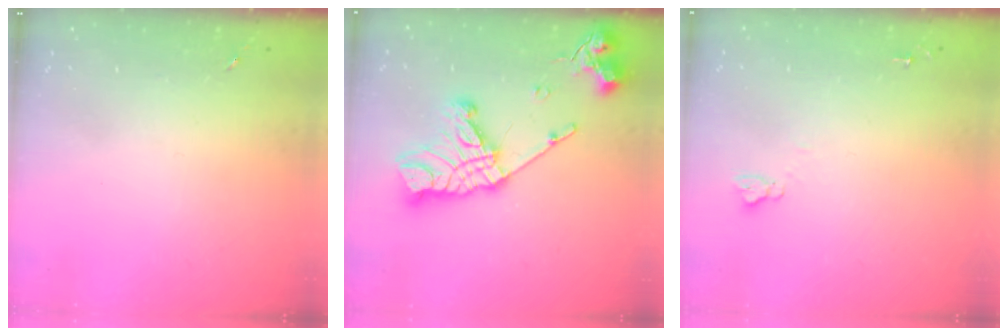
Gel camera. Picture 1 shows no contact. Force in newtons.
{"total": 20.7, "press": 20.6, "slide": 1.9}
{"total": 3.8, "press": 3.8, "slide": 0.3}